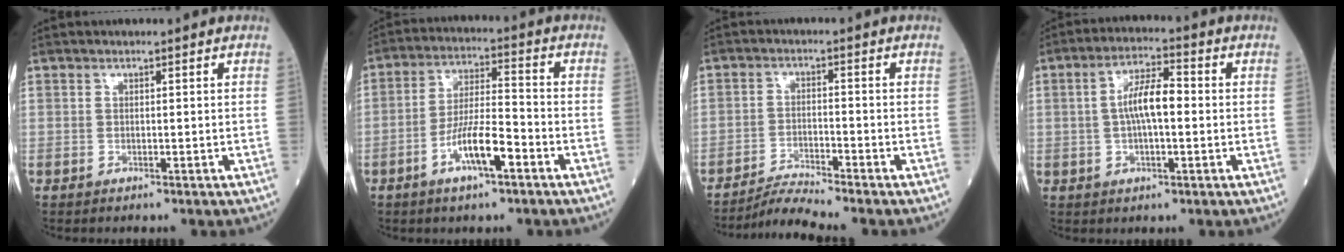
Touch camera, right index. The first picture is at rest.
{"total": 8.4, "force": [-4.0, 1.5, 7.2], "torque": [-0.141, 0.003, -0.072]}
{"total": 4.8, "force": [-4.3, -1.9, 0.4], "torque": [-0.020, -0.020, -0.081]}
{"total": 6.7, "force": [0.2, 1.8, 6.4], "torque": [-0.126, 0.018, 0.001]}